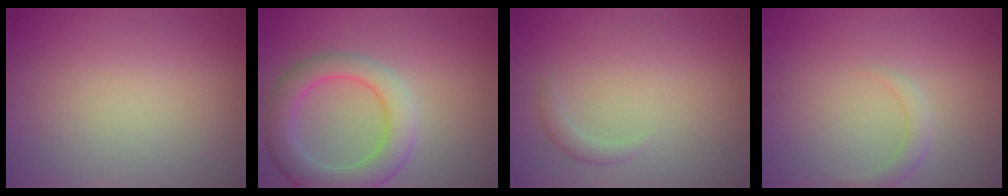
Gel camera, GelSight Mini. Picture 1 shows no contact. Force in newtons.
{"total": 6.1, "press": 6.0, "slide": 0.6}
{"total": 1.2, "press": 1.2, "slide": 0.1}
{"total": 1.5, "press": 1.5, "slide": 0.1}